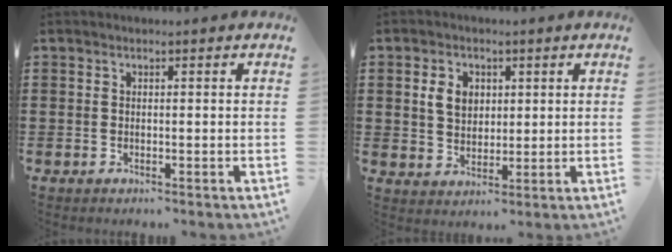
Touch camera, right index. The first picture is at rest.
{"total": 4.5, "force": [1.2, 3.4, 2.8], "torque": [-0.065, 0.013, 0.020]}